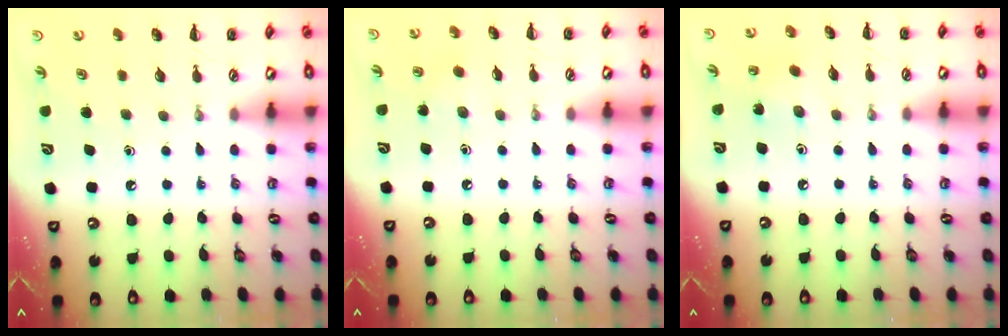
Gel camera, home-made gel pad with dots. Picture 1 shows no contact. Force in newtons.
{"total": 1.8, "press": 1.7, "slide": 0.6}
{"total": 2.3, "press": 2.1, "slide": 0.9}